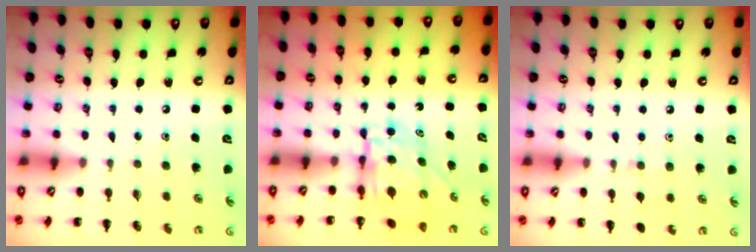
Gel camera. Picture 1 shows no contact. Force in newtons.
{"total": 5.9, "press": 5.8, "slide": 1.0}
{"total": 5.8, "press": 5.5, "slide": 1.8}